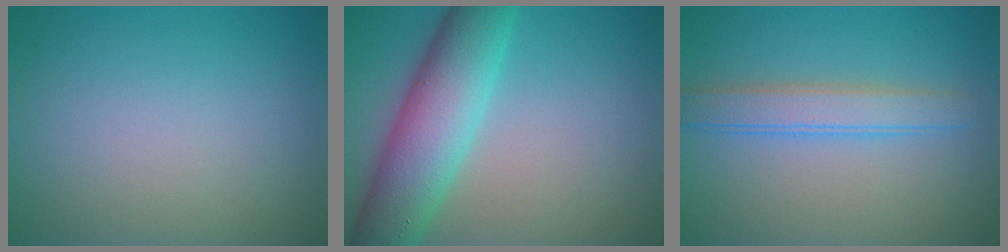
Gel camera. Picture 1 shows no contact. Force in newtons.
{"total": 8.2, "press": 8.2, "slide": 0.1}
{"total": 3.0, "press": 3.0, "slide": 0.0}